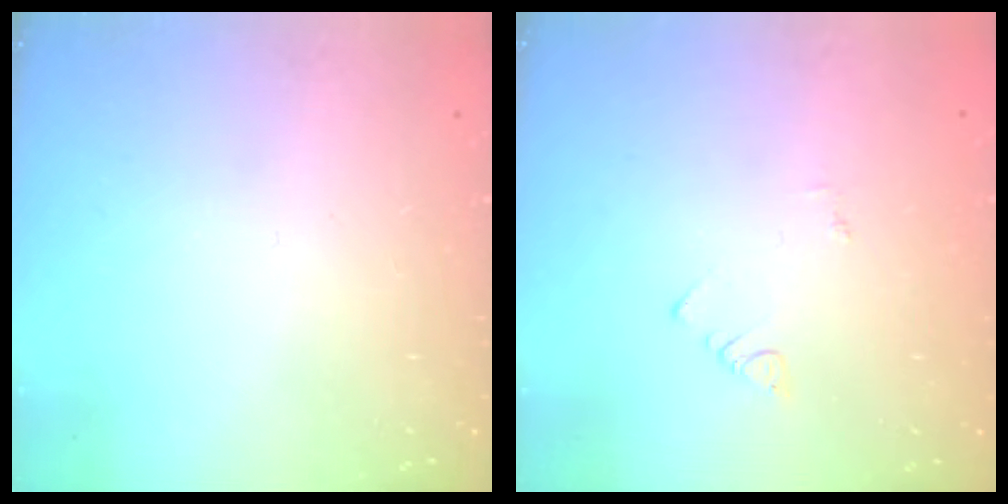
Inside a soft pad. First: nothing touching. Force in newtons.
{"total": 1.1, "press": 1.1, "slide": 0.3}